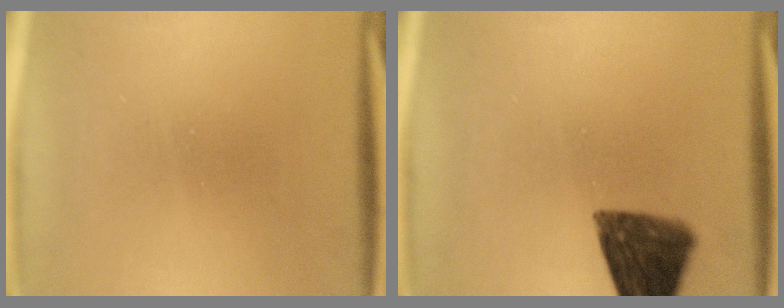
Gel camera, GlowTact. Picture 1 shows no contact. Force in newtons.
{"total": 12.5}